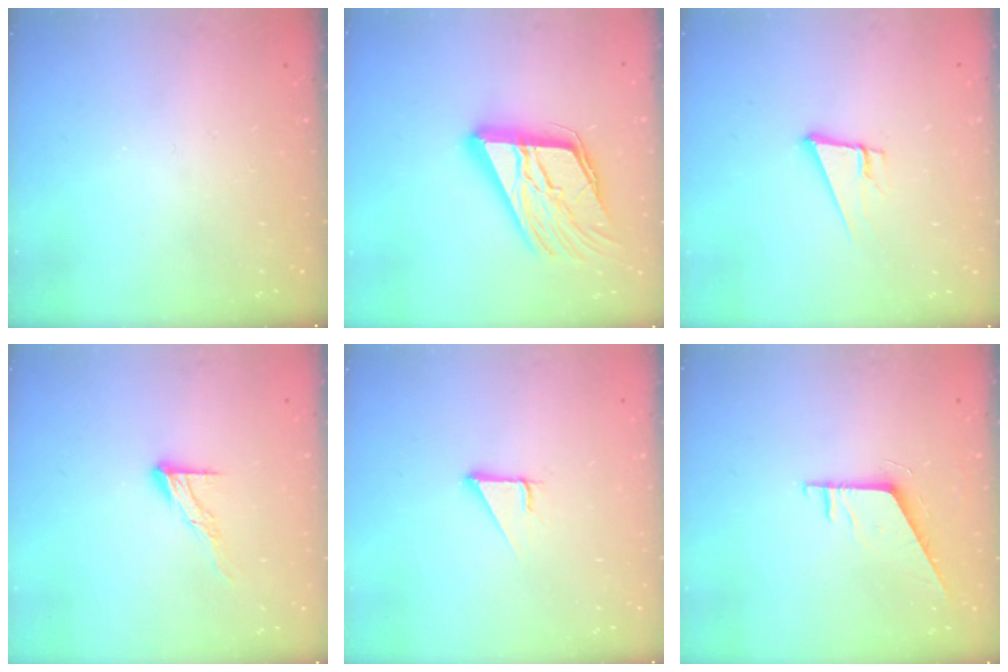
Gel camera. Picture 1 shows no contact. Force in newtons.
{"total": 20.2, "press": 20.1, "slide": 2.1}
{"total": 9.0, "press": 8.3, "slide": 3.3}
{"total": 8.7, "press": 8.7, "slide": 0.7}
{"total": 2.9, "press": 2.9, "slide": 0.1}
{"total": 5.4, "press": 5.4, "slide": 0.5}